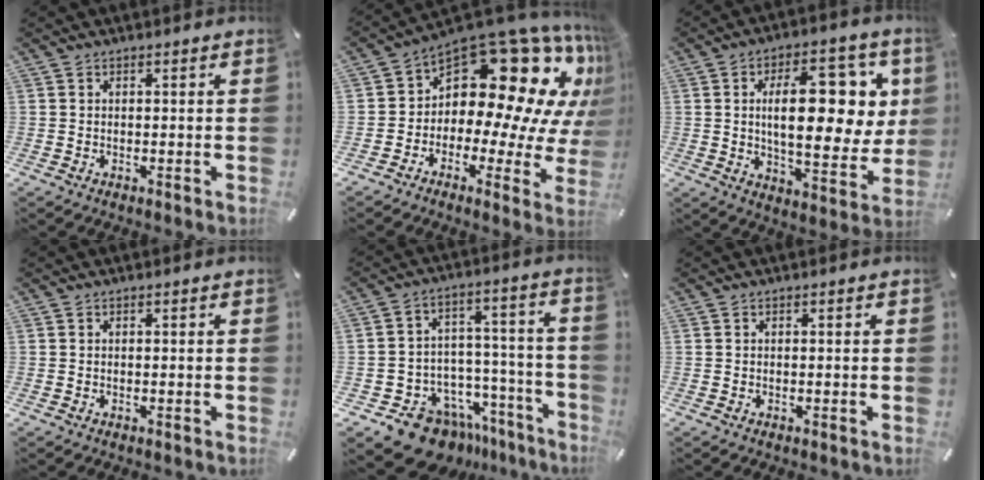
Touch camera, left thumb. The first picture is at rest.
{"total": 19.4, "force": [8.2, 11.9, 12.9], "torque": [-0.185, -0.086, 0.141]}
{"total": 21.1, "force": [4.7, 10.0, 18.0], "torque": [-0.260, -0.011, 0.070]}
{"total": 0.0}
{"total": 14.9, "force": [-11.1, 8.5, 5.4], "torque": [-0.070, 0.071, -0.178]}
{"total": 0.0}